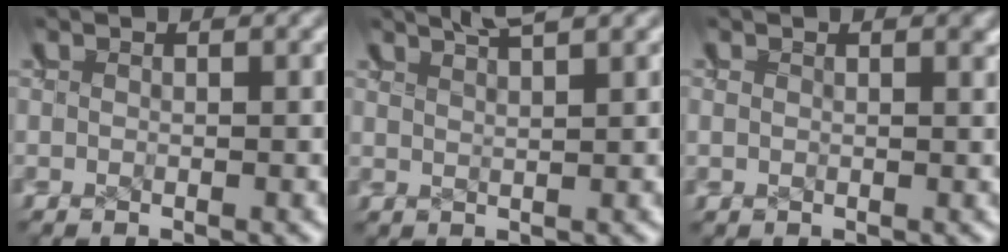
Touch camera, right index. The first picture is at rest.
{"total": 2.8, "force": [2.5, -1.1, 0.5], "torque": [0.003, 0.007, 0.046]}
{"total": 0.6, "force": [0.5, 0.2, 0.3], "torque": [-0.001, 0.005, 0.004]}